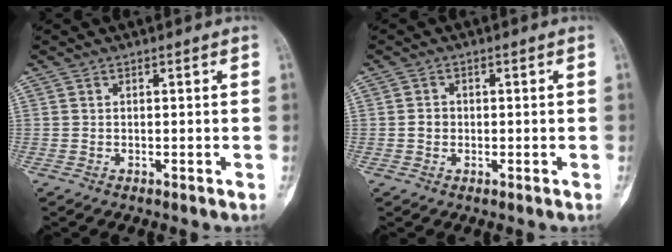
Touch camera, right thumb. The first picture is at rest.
{"total": 1.8, "force": [-0.2, 1.6, 0.8], "torque": [-0.005, 0.006, -0.006]}